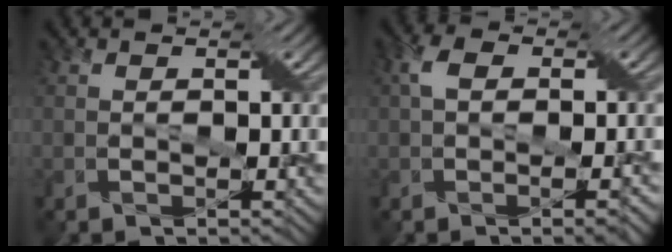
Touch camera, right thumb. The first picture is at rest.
{"total": 4.4, "force": [-0.2, 2.3, 3.7], "torque": [-0.067, 0.004, -0.005]}